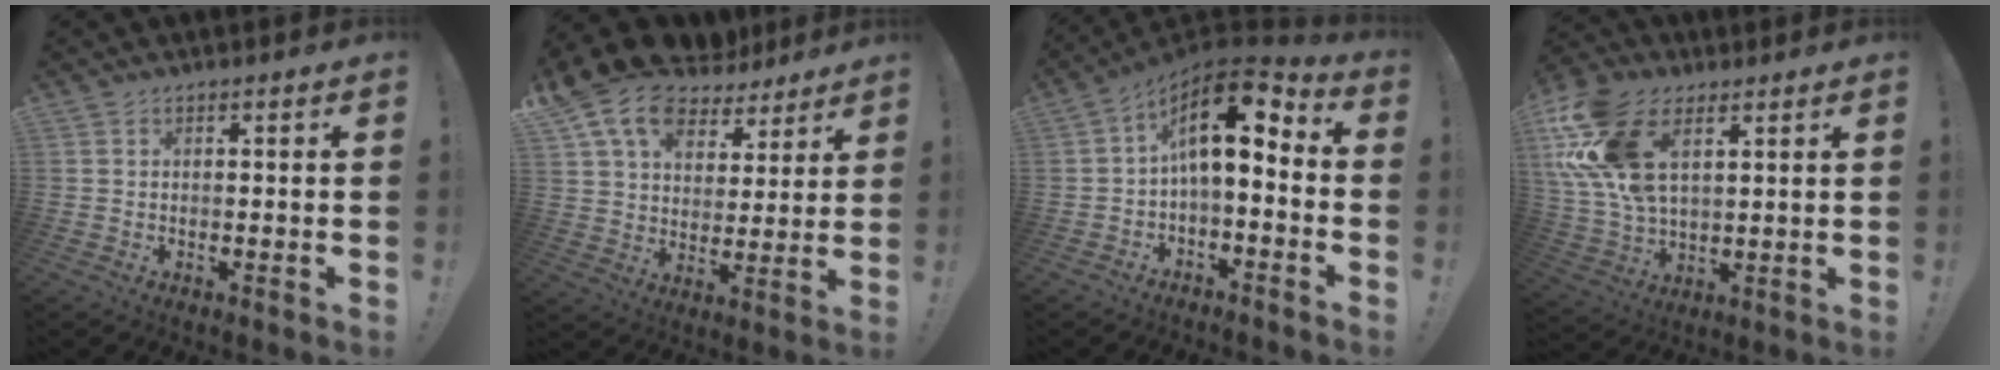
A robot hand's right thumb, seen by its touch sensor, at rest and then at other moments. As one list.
[{"total": 15.8, "force": [10.6, 9.2, 7.1], "torque": [-0.139, -0.068, 0.197]}, {"total": 12.6, "force": [2.8, 5.3, 11.1], "torque": [-0.185, -0.011, 0.046]}, {"total": 19.6, "force": [8.0, 11.8, 13.4], "torque": [-0.285, -0.027, 0.146]}]